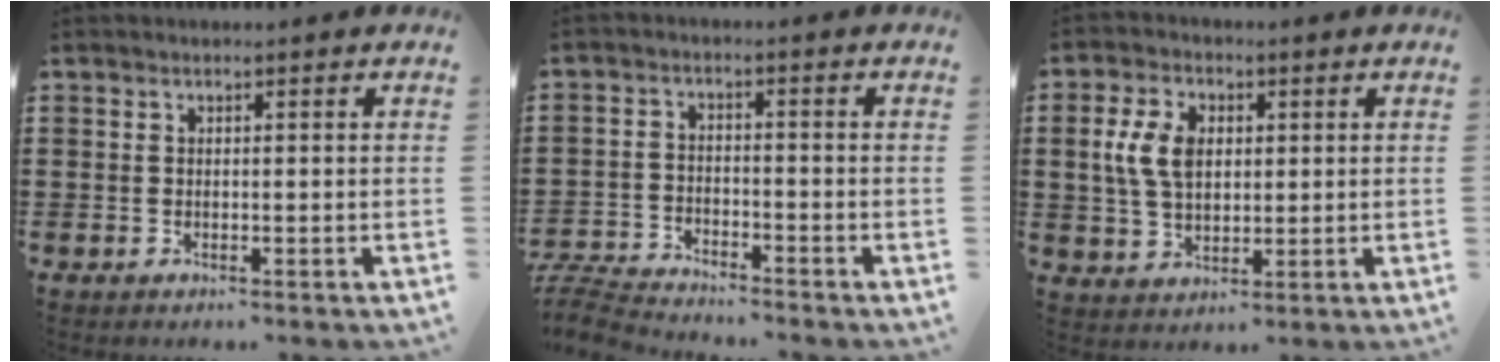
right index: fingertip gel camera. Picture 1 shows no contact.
{"total": 4.9, "force": [-4.8, 0.4, 0.4], "torque": [-0.027, -0.001, -0.104]}
{"total": 7.0, "force": [1.2, 4.7, 5.0], "torque": [-0.130, 0.009, 0.015]}